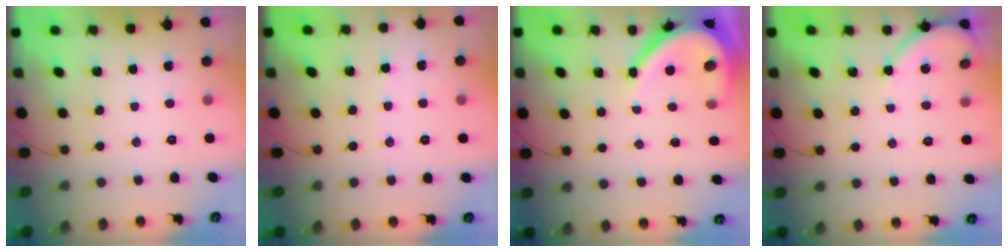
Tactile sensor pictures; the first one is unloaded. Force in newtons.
{"total": 1.8, "press": 1.8, "slide": 0.3}
{"total": 10.0, "press": 9.9, "slide": 1.3}
{"total": 3.9, "press": 3.9, "slide": 0.4}